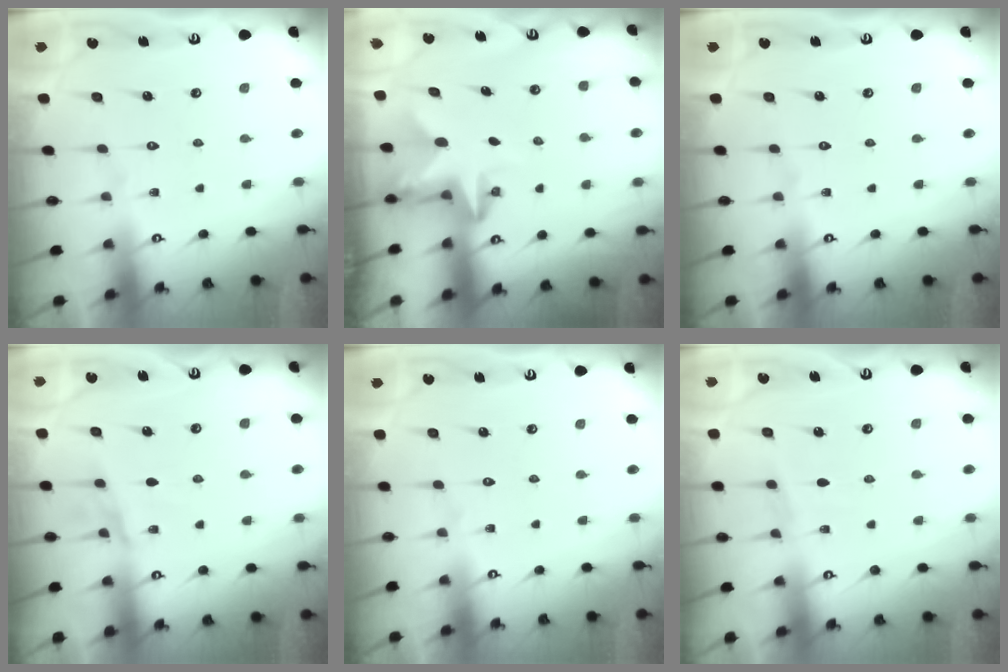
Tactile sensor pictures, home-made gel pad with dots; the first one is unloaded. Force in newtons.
{"total": 2.9, "press": 2.9, "slide": 0.5}
{"total": 0.0}
{"total": 5.9, "press": 5.9, "slide": 0.2}
{"total": 0.0}
{"total": 2.4, "press": 2.4, "slide": 0.4}